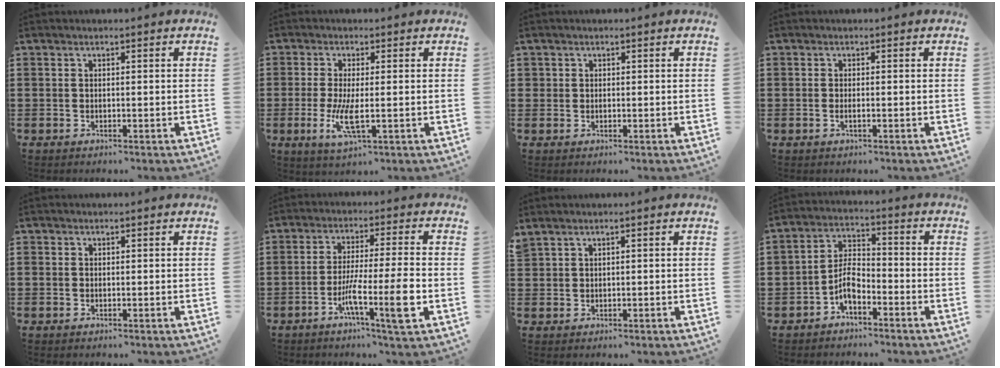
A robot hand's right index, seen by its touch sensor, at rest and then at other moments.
{"total": 5.7, "force": [-1.1, 1.2, 5.5], "torque": [-0.113, -0.016, -0.022]}
{"total": 0.8, "force": [0.2, 0.8, 0.1], "torque": [-0.004, 0.002, 0.004]}
{"total": 0.7, "force": [-0.2, -0.1, 0.7], "torque": [-0.014, -0.007, -0.002]}
{"total": 0.0}
{"total": 10.4, "force": [-3.6, 0.3, 9.8], "torque": [-0.188, -0.022, -0.068]}
{"total": 0.7, "force": [0.7, 0.1, 0.1], "torque": [-0.005, -0.001, 0.014]}
{"total": 5.0, "force": [-2.9, 2.4, 3.2], "torque": [-0.072, 0.006, -0.059]}